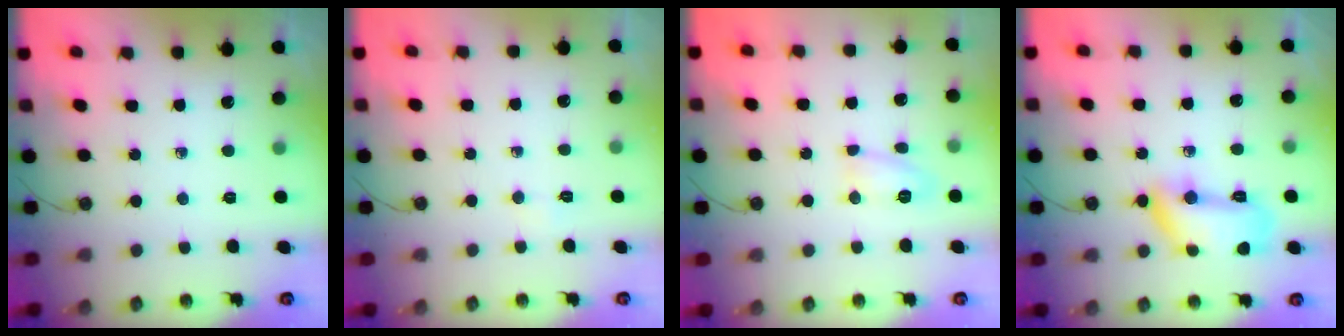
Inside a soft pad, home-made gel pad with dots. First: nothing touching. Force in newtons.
{"total": 2.8, "press": 2.7, "slide": 0.4}
{"total": 5.9, "press": 5.9, "slide": 0.4}
{"total": 13.2, "press": 13.2, "slide": 0.9}